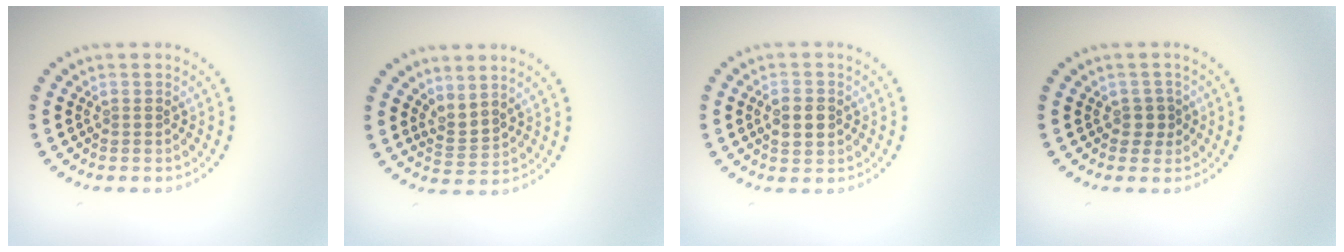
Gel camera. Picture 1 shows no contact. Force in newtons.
{"total": 2.1, "press": 1.4, "slide": 1.6}
{"total": 2.7, "press": 2.7, "slide": 0.2}
{"total": 1.3, "press": 1.1, "slide": 0.6}